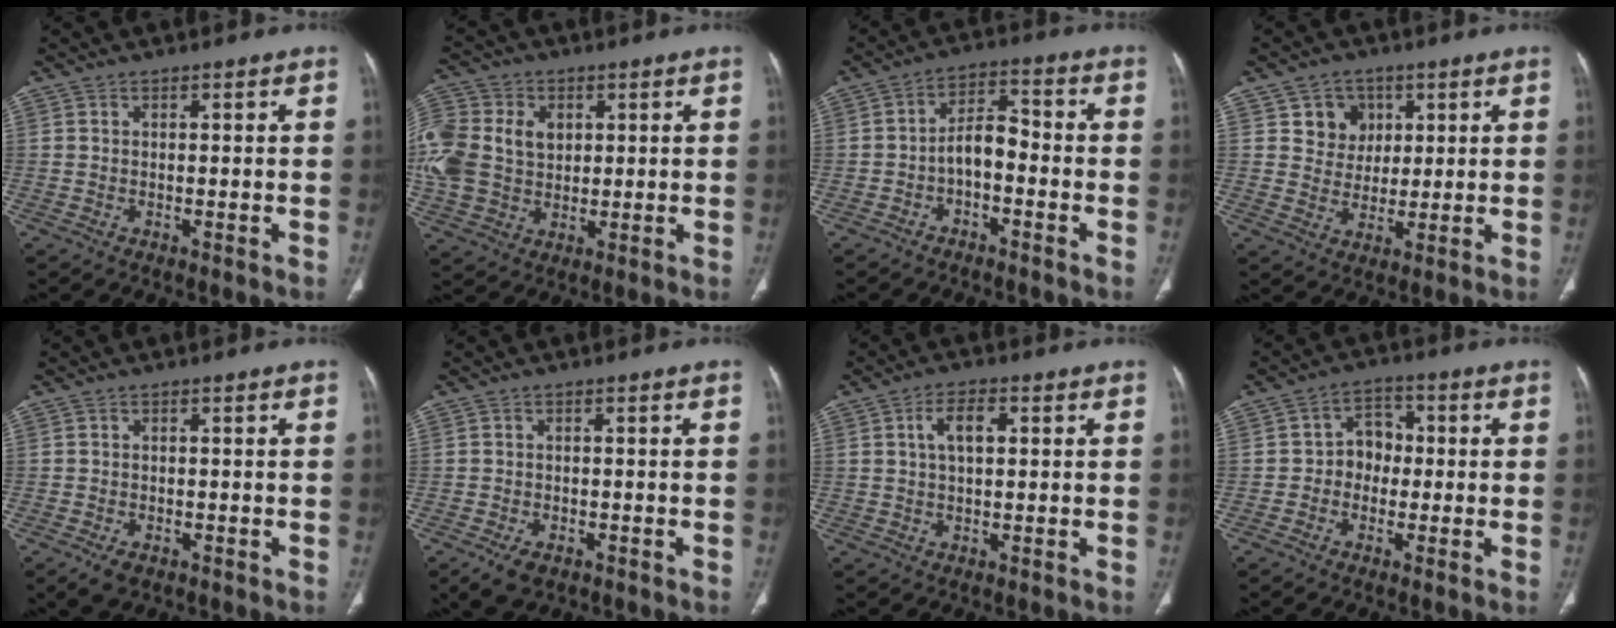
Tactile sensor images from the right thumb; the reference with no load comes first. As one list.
[{"total": 21.8, "force": [3.5, 17.2, 13.0], "torque": [-0.332, 0.033, 0.080]}, {"total": 5.8, "force": [-2.1, 3.1, 4.4], "torque": [-0.068, 0.041, -0.044]}, {"total": 6.6, "force": [2.5, 6.0, 1.3], "torque": [0.015, -0.005, 0.042]}, {"total": 3.5, "force": [-2.0, 2.0, 2.0], "torque": [-0.036, 0.000, -0.027]}, {"total": 4.8, "force": [-2.8, 2.8, 2.7], "torque": [-0.048, 0.001, -0.042]}, {"total": 4.8, "force": [1.1, 2.3, 4.1], "torque": [-0.073, 0.002, 0.017]}, {"total": 5.6, "force": [-0.7, 4.8, 2.9], "torque": [-0.013, 0.025, -0.025]}]